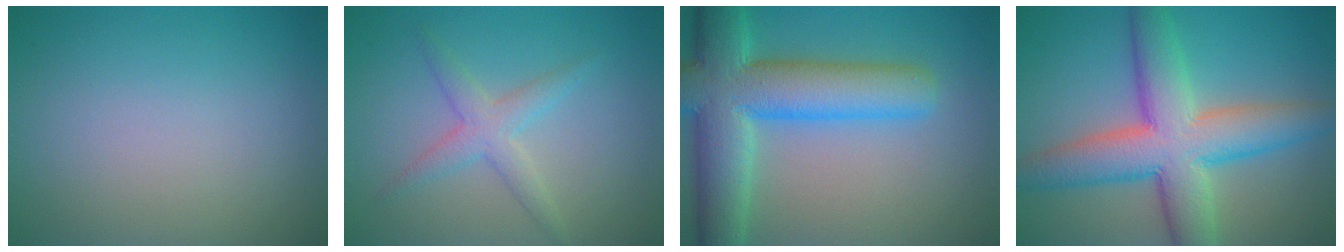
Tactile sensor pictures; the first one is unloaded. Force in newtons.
{"total": 2.6, "press": 2.6, "slide": 0.1}
{"total": 10.4, "press": 10.4, "slide": 0.4}
{"total": 9.5, "press": 9.5, "slide": 0.4}